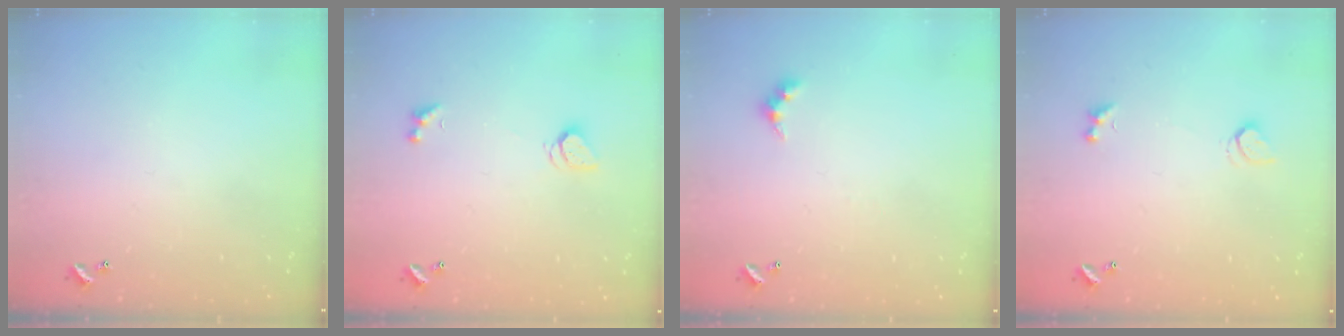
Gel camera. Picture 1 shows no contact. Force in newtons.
{"total": 2.0, "press": 2.0, "slide": 0.3}
{"total": 2.4, "press": 2.4, "slide": 0.5}
{"total": 1.8, "press": 1.8, "slide": 0.5}